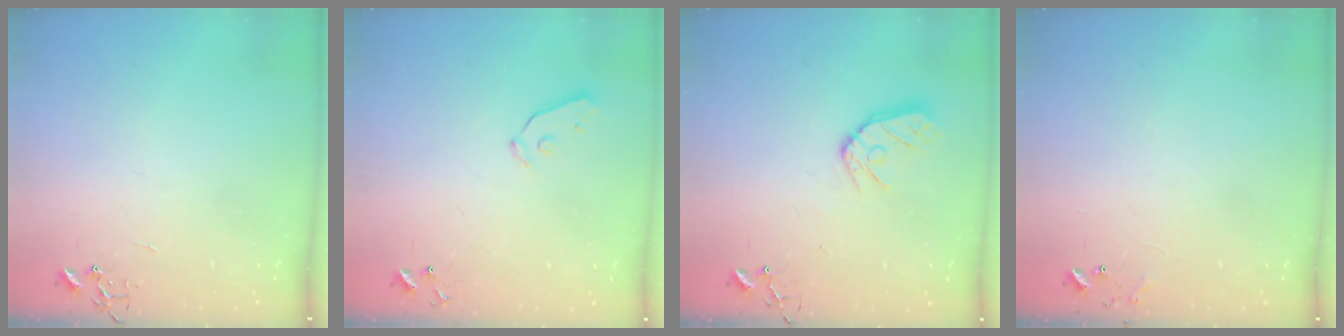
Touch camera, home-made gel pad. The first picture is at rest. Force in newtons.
{"total": 4.7, "press": 4.6, "slide": 0.7}
{"total": 10.8, "press": 10.8, "slide": 0.9}
{"total": 7.0, "press": 7.0, "slide": 0.5}